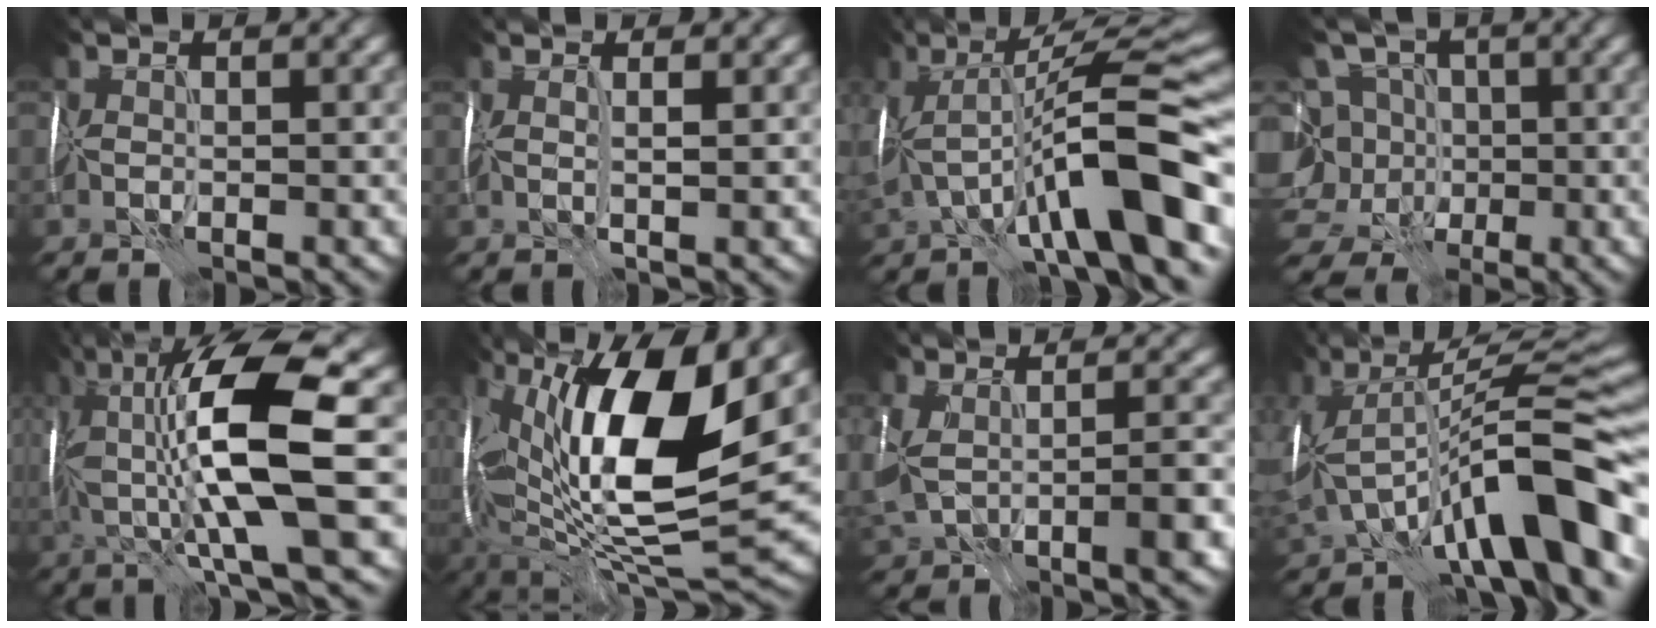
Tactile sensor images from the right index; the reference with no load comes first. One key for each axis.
{"total": 1.4, "fx": 0.7, "fy": -0.4, "fz": 1.1, "tx": -0.021, "ty": 0.004, "tz": 0.010}
{"total": 11.6, "fx": -3.0, "fy": 2.8, "fz": 10.8, "tx": -0.175, "ty": 0.022, "tz": -0.051}
{"total": 10.6, "fx": -2.1, "fy": 9.2, "fz": 4.8, "tx": -0.095, "ty": 0.017, "tz": -0.065}
{"total": 11.7, "fx": 1.1, "fy": 2.0, "fz": 11.5, "tx": -0.205, "ty": 0.006, "tz": 0.026}
{"total": 16.2, "fx": 2.5, "fy": 6.0, "fz": 14.9, "tx": -0.279, "ty": -0.001, "tz": 0.040}
{"total": 5.6, "fx": -1.2, "fy": 2.4, "fz": 4.9, "tx": -0.110, "ty": -0.013, "tz": -0.021}
{"total": 12.2, "fx": -4.5, "fy": 4.0, "fz": 10.6, "tx": -0.164, "ty": 0.010, "tz": -0.072}